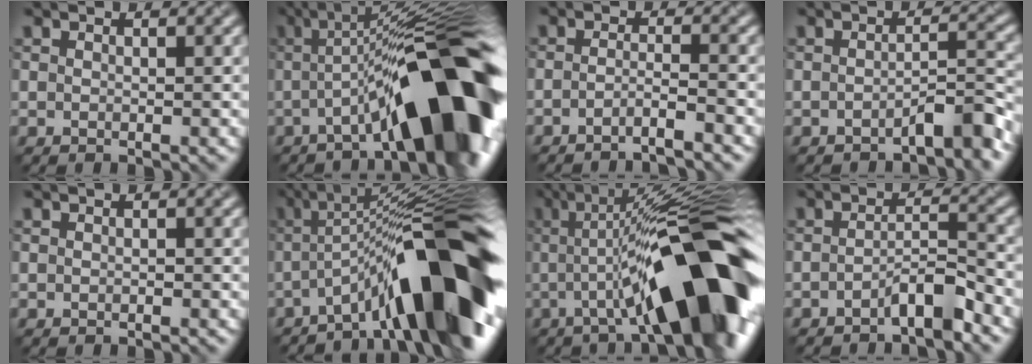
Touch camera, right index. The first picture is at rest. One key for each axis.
{"total": 14.3, "fx": -3.9, "fy": 3.5, "fz": 13.3, "tx": -0.177, "ty": 0.019, "tz": -0.064}
{"total": 2.4, "fx": -2.0, "fy": 0.1, "fz": 1.2, "tx": -0.011, "ty": -0.003, "tz": -0.048}
{"total": 3.2, "fx": -2.7, "fy": 0.4, "fz": 1.7, "tx": -0.018, "ty": 0.011, "tz": -0.048}
{"total": 0.6, "fx": -0.6, "fy": 0.1, "fz": 0.0, "tx": 0.000, "ty": -0.001, "tz": -0.009}
{"total": 13.8, "fx": -5.1, "fy": 3.0, "fz": 12.5, "tx": -0.172, "ty": 0.018, "tz": -0.085}
{"total": 15.5, "fx": -2.5, "fy": 3.7, "fz": 14.8, "tx": -0.186, "ty": 0.029, "tz": -0.045}
{"total": 3.2, "fx": -2.7, "fy": 0.4, "fz": 1.8, "tx": -0.028, "ty": 0.011, "tz": -0.050}